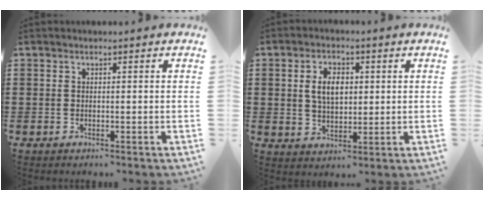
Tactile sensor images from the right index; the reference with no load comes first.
{"total": 5.0, "force": [0.9, 3.0, 3.9], "torque": [-0.075, 0.009, 0.012]}